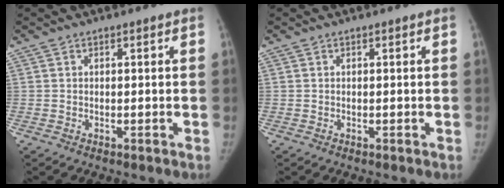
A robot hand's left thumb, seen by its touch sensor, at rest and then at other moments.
{"total": 0.0}